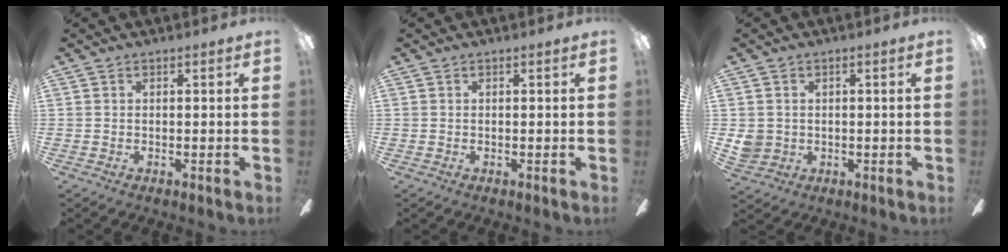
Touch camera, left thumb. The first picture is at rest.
{"total": 0.0}
{"total": 3.8, "force": [0.3, 3.6, 0.9], "torque": [-0.014, 0.006, 0.009]}